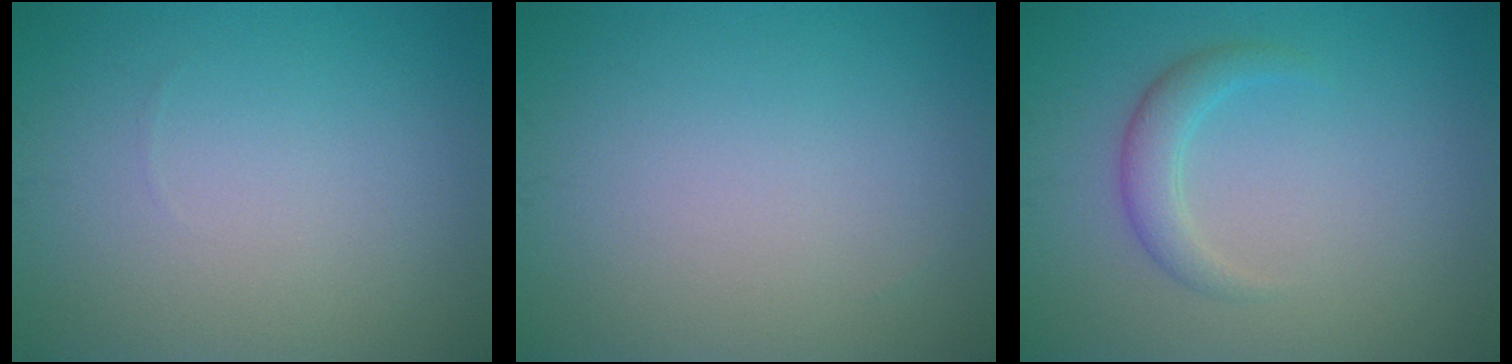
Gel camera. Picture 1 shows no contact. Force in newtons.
{"total": 0.0}
{"total": 2.2, "press": 2.2, "slide": 0.1}